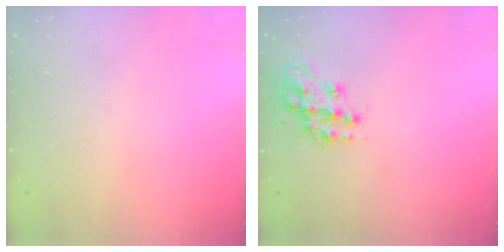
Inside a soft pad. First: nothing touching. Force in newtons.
{"total": 14.0, "press": 14.0, "slide": 0.7}